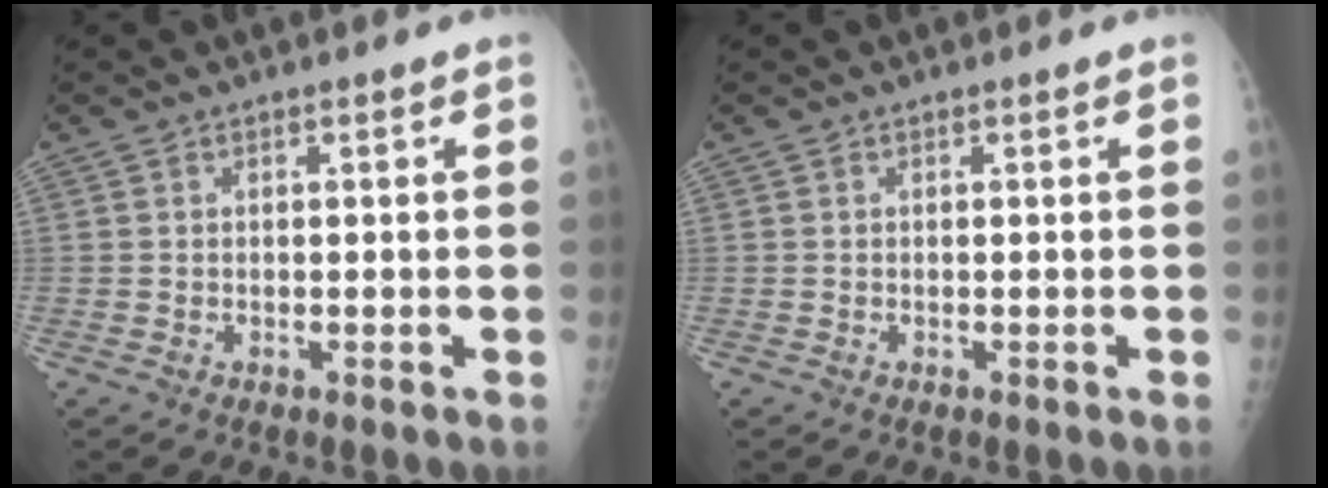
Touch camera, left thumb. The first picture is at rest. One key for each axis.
{"total": 0.0}